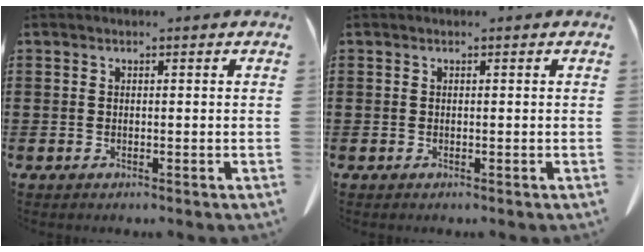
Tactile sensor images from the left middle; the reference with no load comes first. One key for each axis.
{"total": 0.0}